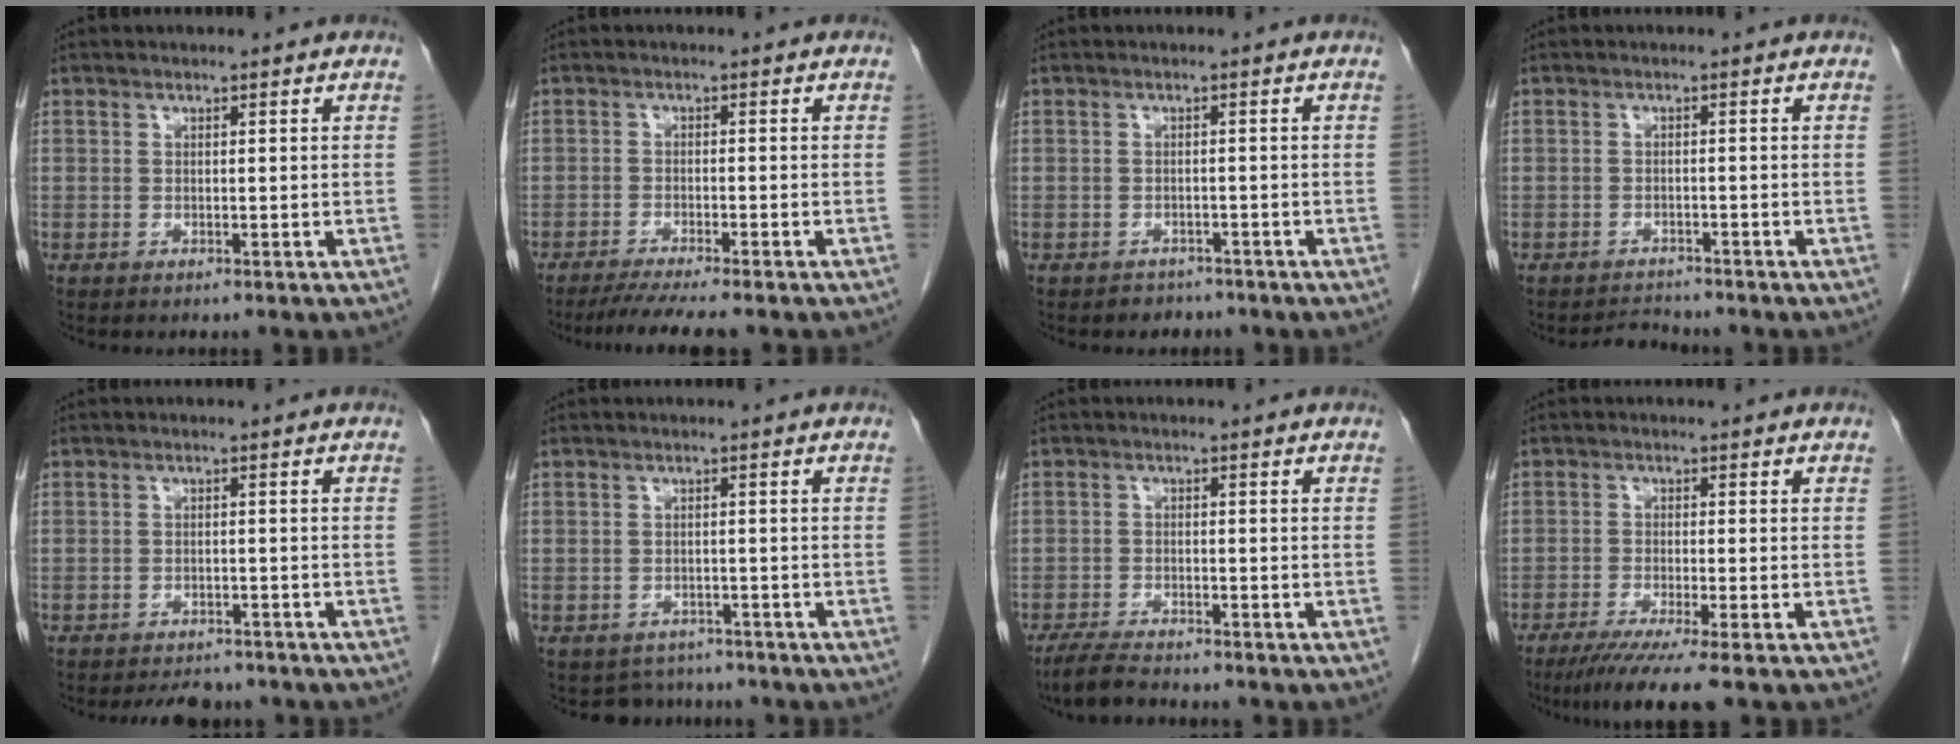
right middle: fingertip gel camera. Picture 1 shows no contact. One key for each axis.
{"total": 6.5, "fx": -5.5, "fy": -0.3, "fz": 3.5, "tx": -0.045, "ty": -0.016, "tz": -0.088}
{"total": 2.2, "fx": -1.8, "fy": 1.2, "fz": -0.2, "tx": -0.005, "ty": 0.005, "tz": -0.028}
{"total": 2.0, "fx": -2.0, "fy": 0.1, "fz": -0.5, "tx": 0.008, "ty": -0.010, "tz": -0.030}
{"total": 4.8, "fx": -4.2, "fy": 2.0, "fz": 1.0, "tx": -0.011, "ty": 0.000, "tz": -0.057}
{"total": 3.9, "fx": -3.4, "fy": 1.8, "fz": -0.6, "tx": 0.009, "ty": 0.009, "tz": -0.048}
{"total": 4.5, "fx": -4.0, "fy": 0.5, "fz": 2.0, "tx": -0.039, "ty": -0.015, "tz": -0.075}
{"total": 7.1, "fx": -5.3, "fy": -0.9, "fz": 4.6, "tx": -0.065, "ty": -0.019, "tz": -0.088}